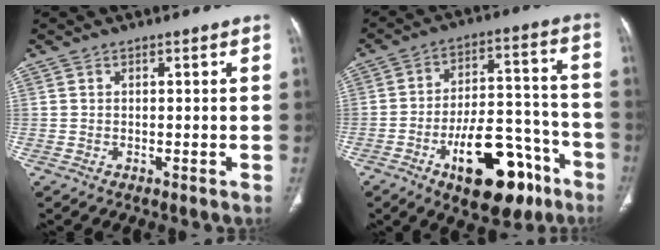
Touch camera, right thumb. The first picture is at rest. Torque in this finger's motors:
{"motor_torque": [3.66, 1.39, 1.38, -1.39, 0.45]}